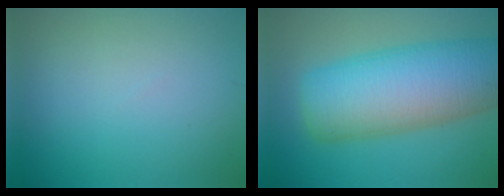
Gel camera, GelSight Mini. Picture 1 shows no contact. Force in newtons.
{"total": 12.1, "press": 12.1, "slide": 0.4}